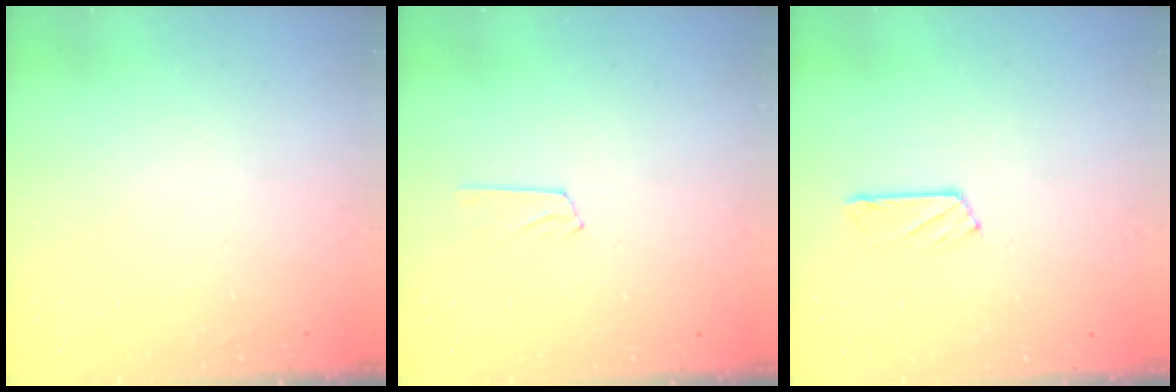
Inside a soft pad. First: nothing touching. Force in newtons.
{"total": 4.6, "press": 4.6, "slide": 0.5}
{"total": 3.6, "press": 3.5, "slide": 0.5}